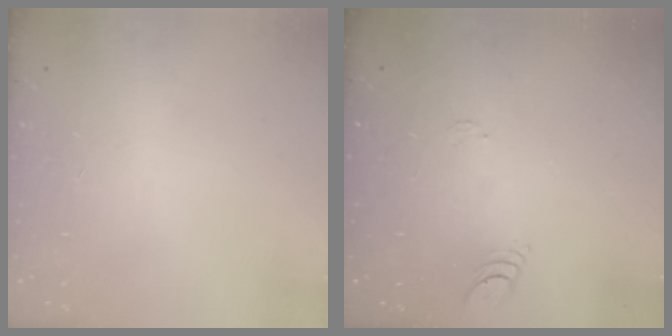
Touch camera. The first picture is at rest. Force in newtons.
{"total": 5.8, "press": 5.7, "slide": 0.5}